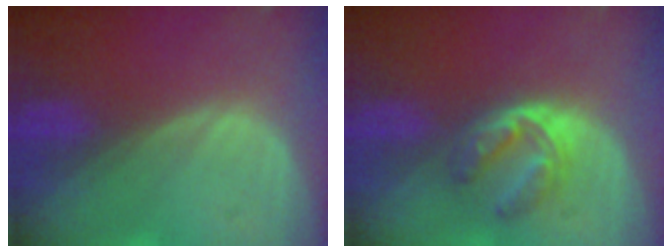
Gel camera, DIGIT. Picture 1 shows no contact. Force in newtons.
{"total": 5.8, "press": 5.0, "slide": 3.0}